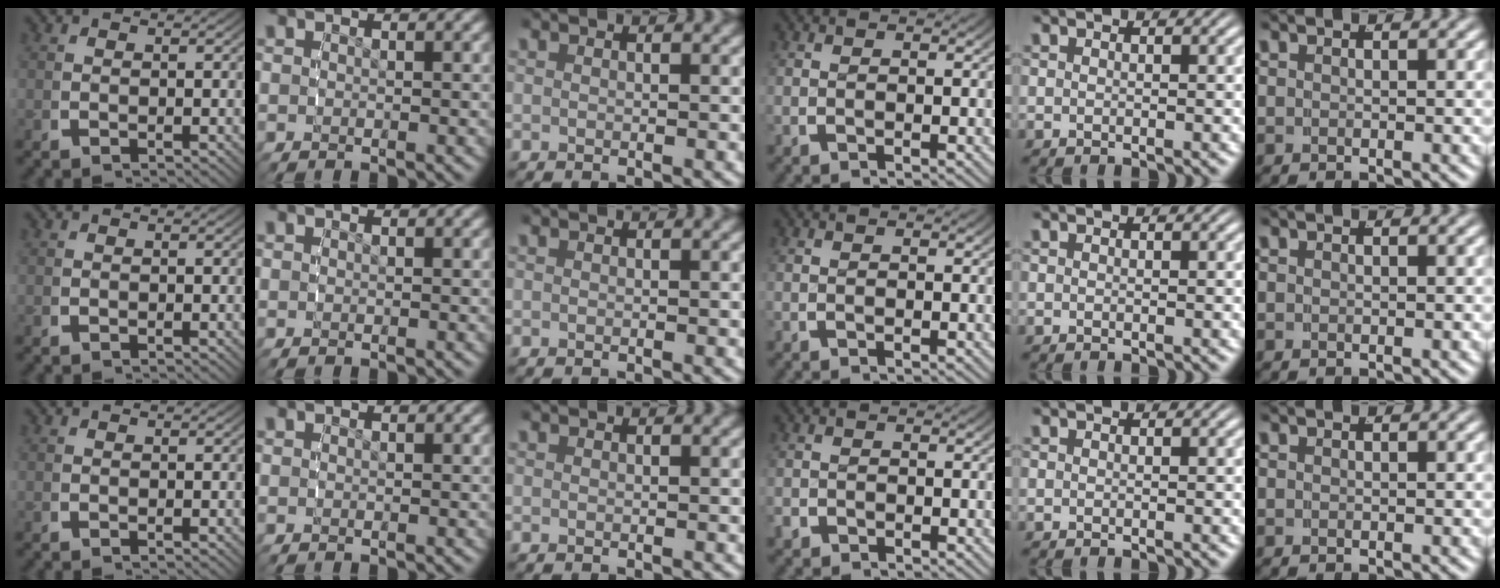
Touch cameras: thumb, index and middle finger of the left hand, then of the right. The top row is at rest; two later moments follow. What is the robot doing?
{"motion": "grasp_and_lifting", "object": "small bumper sticker"}